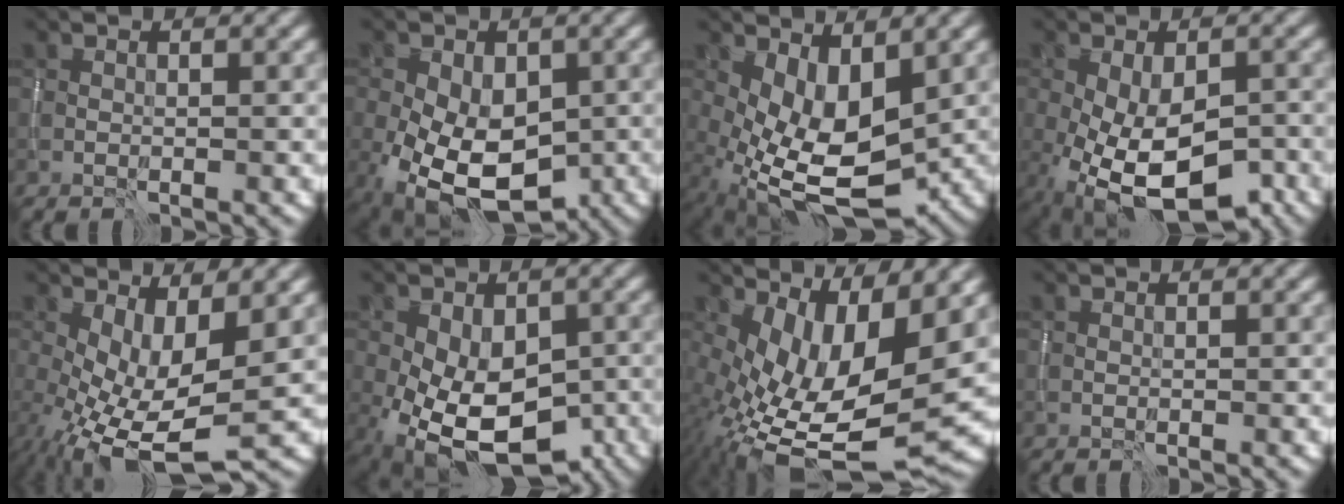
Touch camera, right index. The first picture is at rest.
{"total": 11.0, "force": [-3.2, 7.1, 7.7], "torque": [-0.145, -0.039, -0.043]}
{"total": 7.1, "force": [-0.4, 3.7, 6.0], "torque": [-0.124, -0.014, 0.003]}
{"total": 10.6, "force": [-4.0, 5.4, 8.2], "torque": [-0.153, -0.037, -0.049]}
{"total": 8.0, "force": [-1.2, 3.2, 7.2], "torque": [-0.144, -0.014, -0.014]}
{"total": 10.8, "force": [-3.2, 6.7, 7.8], "torque": [-0.135, -0.035, -0.041]}
{"total": 12.4, "force": [-0.2, 5.8, 10.9], "torque": [-0.196, -0.020, 0.015]}
{"total": 0.0}